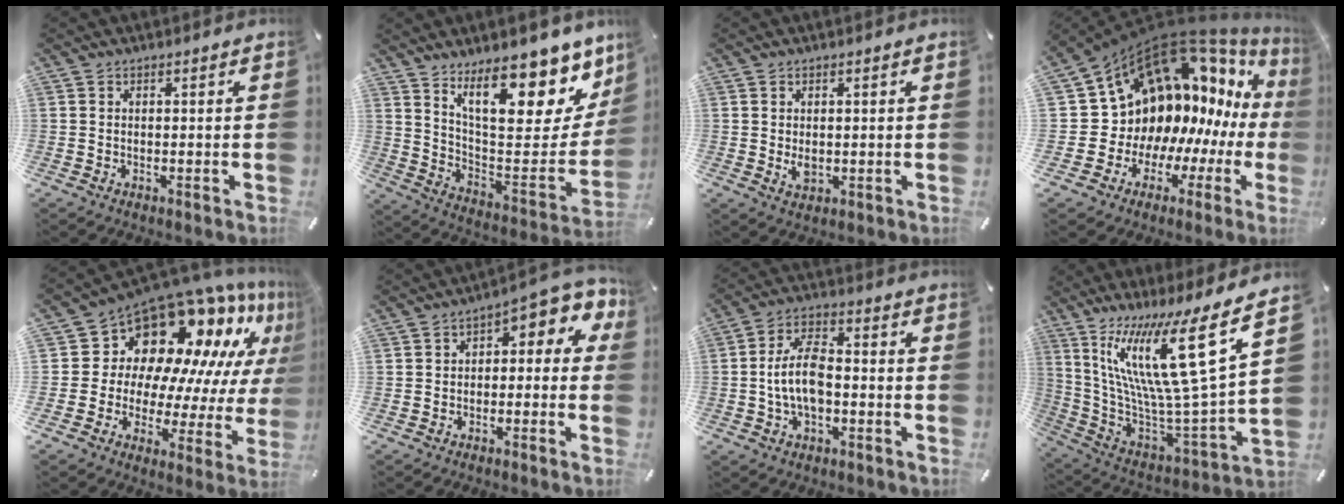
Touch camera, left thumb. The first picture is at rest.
{"total": 21.8, "force": [15.2, 8.4, 13.2], "torque": [-0.165, -0.123, 0.253]}
{"total": 2.6, "force": [0.2, 1.8, 1.9], "torque": [-0.034, -0.003, 0.001]}
{"total": 16.0, "force": [7.8, 11.9, 7.3], "torque": [-0.091, -0.108, 0.176]}
{"total": 16.0, "force": [12.1, 9.1, 5.3], "torque": [-0.072, -0.130, 0.209]}
{"total": 4.5, "force": [-0.3, 3.0, 3.3], "torque": [-0.050, -0.006, -0.013]}
{"total": 9.8, "force": [-1.6, 5.6, 7.9], "torque": [-0.166, 0.012, -0.031]}
{"total": 25.6, "force": [11.5, 6.3, 22.0], "torque": [-0.418, -0.085, 0.184]}